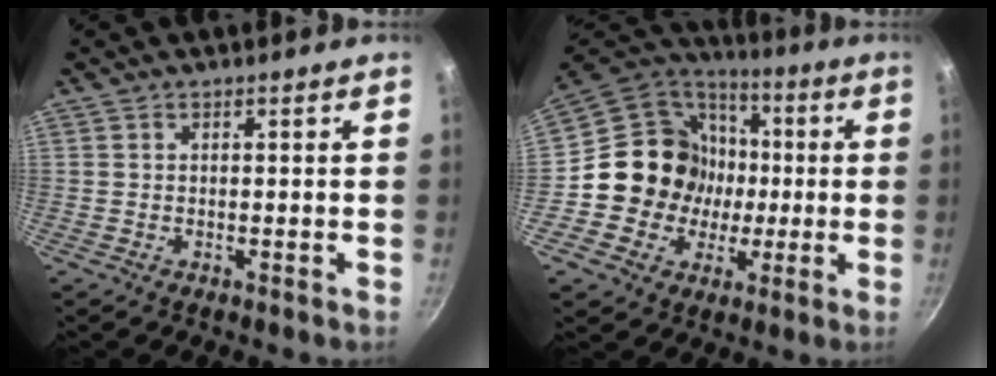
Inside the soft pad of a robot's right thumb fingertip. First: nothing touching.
{"total": 17.7, "force": [-0.5, 16.5, 6.3], "torque": [-0.078, 0.032, -0.008]}